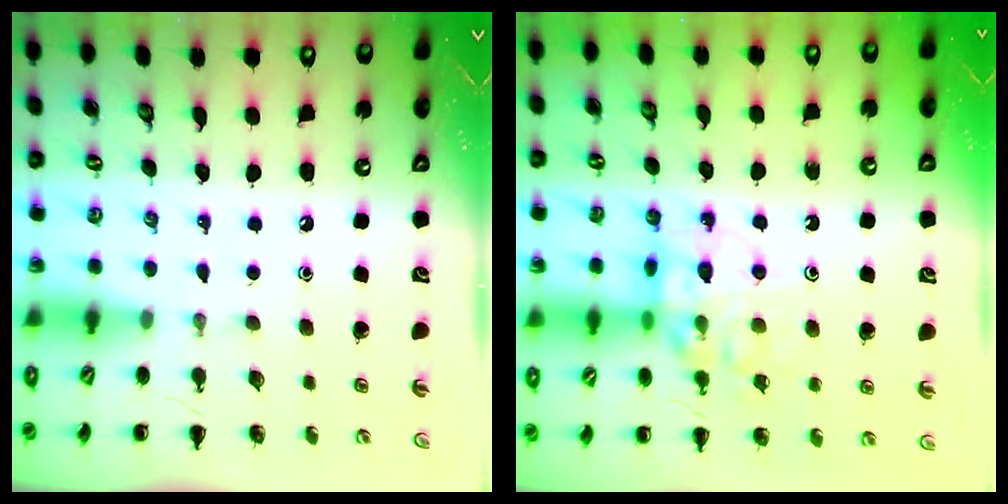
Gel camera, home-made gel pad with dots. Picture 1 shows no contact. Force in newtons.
{"total": 13.0, "press": 12.9, "slide": 1.9}